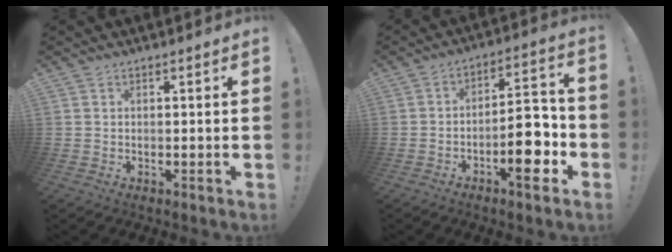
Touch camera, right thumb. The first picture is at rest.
{"total": 13.2, "force": [-5.1, 5.0, 11.1], "torque": [-0.133, 0.029, -0.084]}